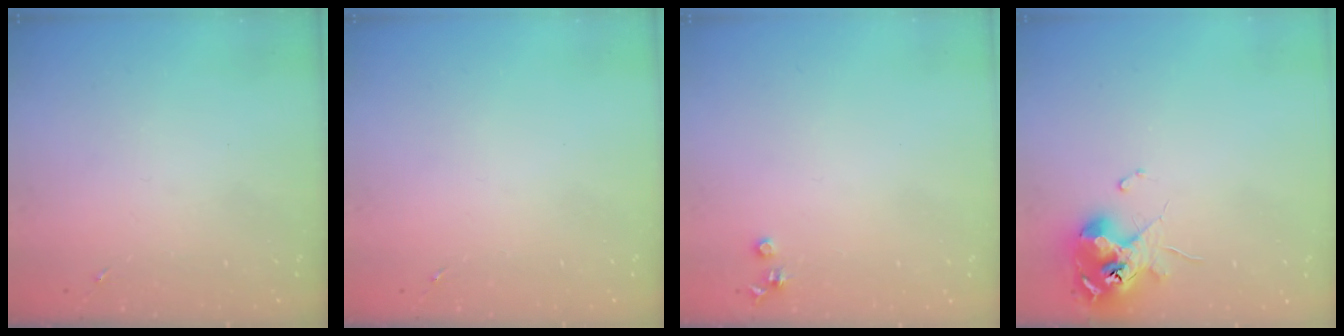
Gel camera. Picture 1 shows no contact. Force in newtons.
{"total": 0.0}
{"total": 3.6, "press": 3.5, "slide": 0.5}
{"total": 11.8, "press": 11.7, "slide": 1.1}